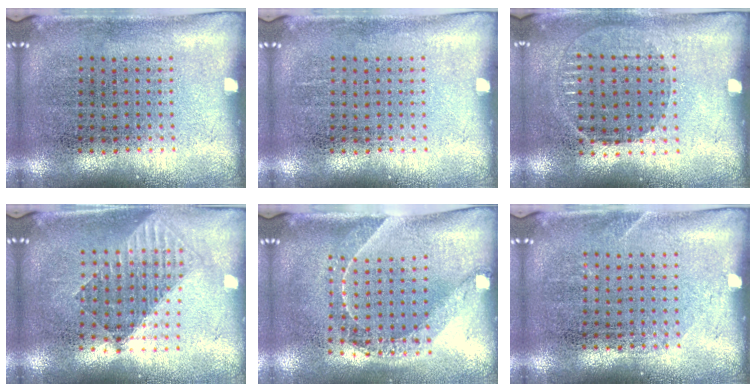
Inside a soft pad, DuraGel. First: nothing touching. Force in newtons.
{"total": 0.0}
{"total": 1.0, "press": 0.9, "slide": 0.4}
{"total": 1.5, "press": 1.3, "slide": 0.8}
{"total": 1.4, "press": 1.2, "slide": 0.7}
{"total": 0.7, "press": 0.6, "slide": 0.2}